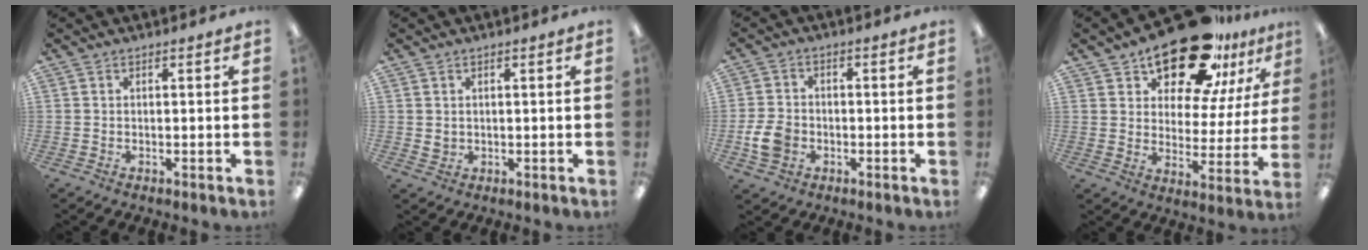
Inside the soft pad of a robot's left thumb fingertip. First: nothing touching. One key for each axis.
{"total": 1.6, "fx": 0.6, "fy": 1.4, "fz": 0.5, "tx": -0.003, "ty": 0.001, "tz": 0.007}
{"total": 6.8, "fx": -2.1, "fy": 5.2, "fz": 3.9, "tx": -0.081, "ty": 0.013, "tz": -0.036}
{"total": 21.8, "fx": 16.2, "fy": 9.5, "fz": 11.0, "tx": -0.176, "ty": -0.103, "tz": 0.280}